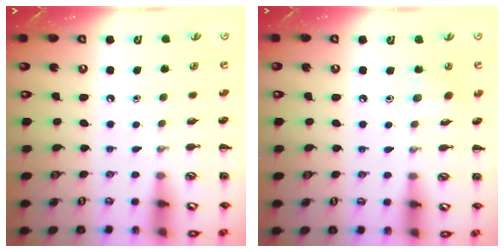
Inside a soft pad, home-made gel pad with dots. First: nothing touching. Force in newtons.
{"total": 2.9, "press": 2.8, "slide": 1.0}